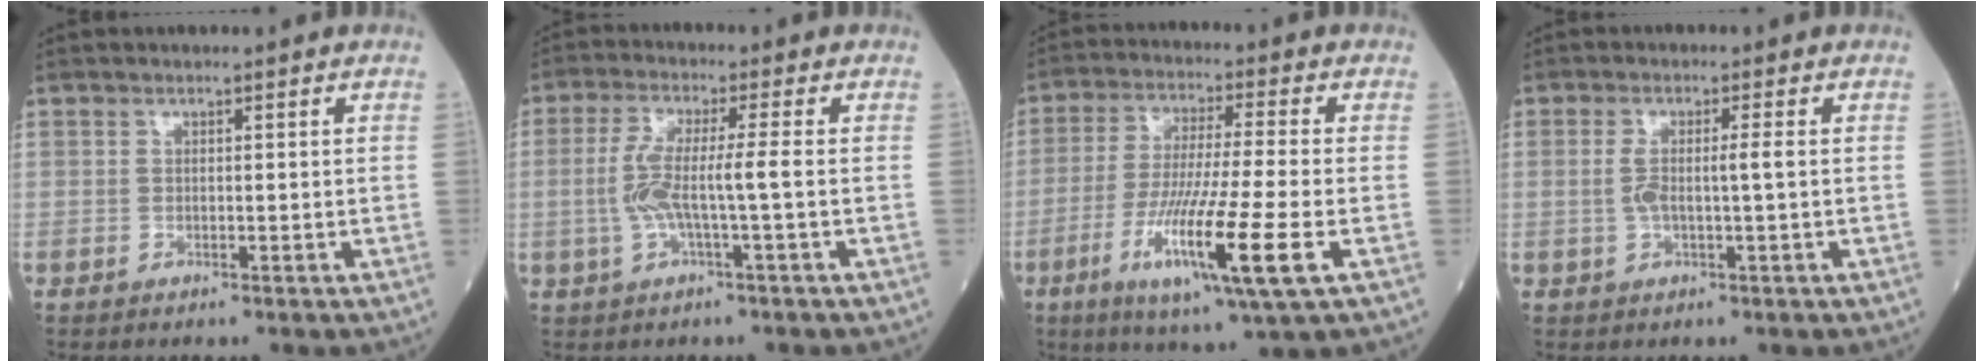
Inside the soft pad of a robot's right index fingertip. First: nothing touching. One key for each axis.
{"total": 6.5, "fx": -0.8, "fy": 0.3, "fz": 6.5, "tx": -0.139, "ty": 0.010, "tz": -0.017}
{"total": 14.4, "fx": -5.0, "fy": -0.2, "fz": 13.5, "tx": -0.257, "ty": -0.032, "tz": -0.092}
{"total": 3.7, "fx": 0.0, "fy": 0.3, "fz": 3.7, "tx": -0.078, "ty": 0.005, "tz": 0.002}